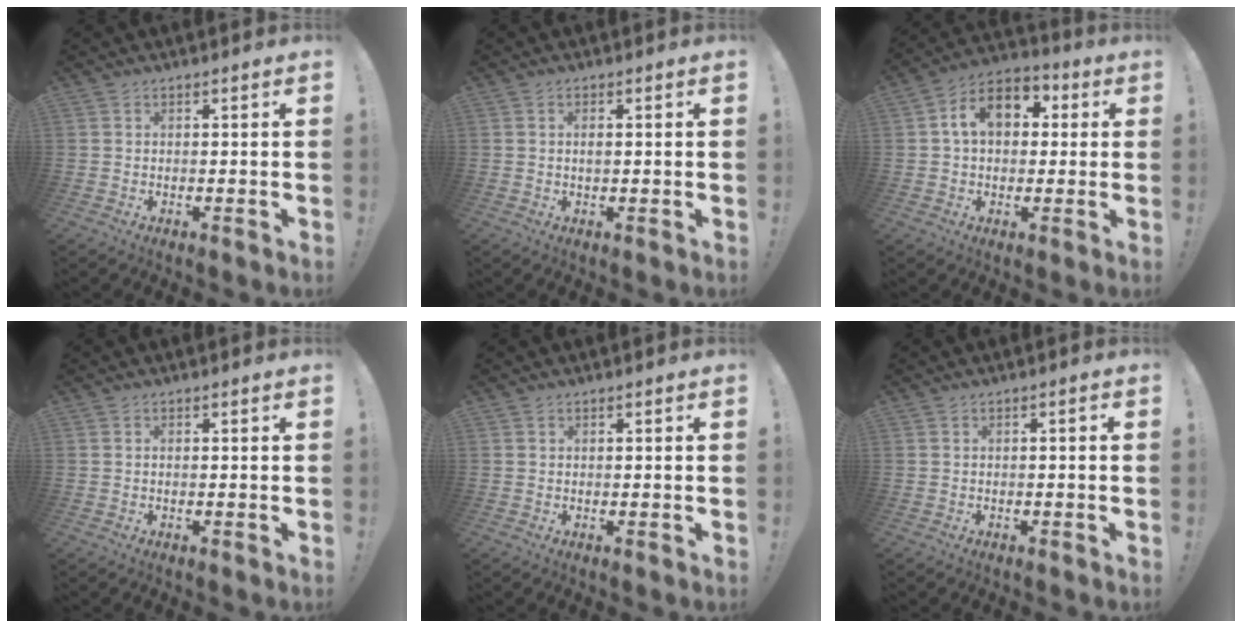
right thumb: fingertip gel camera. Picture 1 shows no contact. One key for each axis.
{"total": 1.1, "fx": 0.0, "fy": 0.4, "fz": 1.1, "tx": -0.026, "ty": 0.003, "tz": 0.000}
{"total": 11.4, "fx": 2.7, "fy": 8.1, "fz": 7.5, "tx": -0.114, "ty": 0.010, "tz": 0.051}
{"total": 0.0}
{"total": 0.0}
{"total": 1.0, "fx": -0.8, "fy": 0.0, "fz": 0.6, "tx": -0.018, "ty": 0.005, "tz": -0.013}